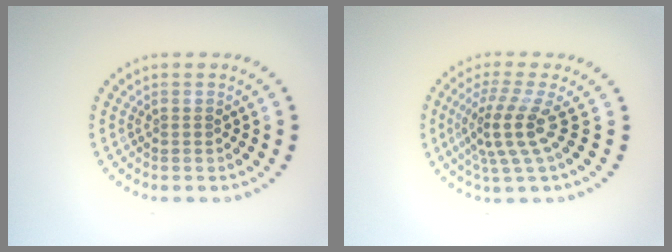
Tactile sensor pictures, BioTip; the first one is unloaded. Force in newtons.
{"total": 3.9, "press": 2.7, "slide": 2.7}